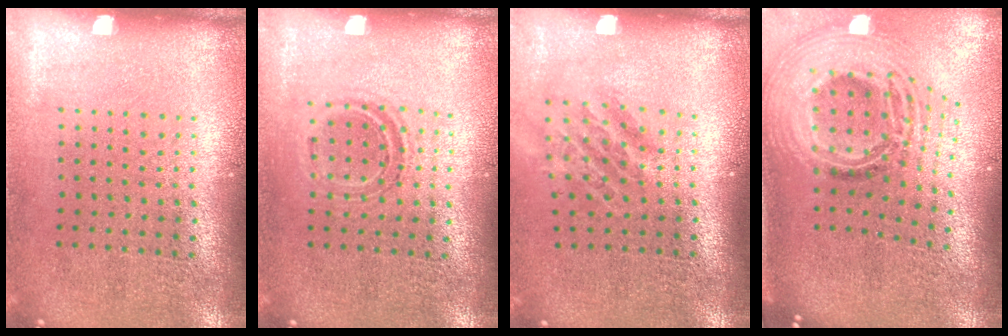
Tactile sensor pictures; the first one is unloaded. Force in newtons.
{"total": 1.1, "press": 0.9, "slide": 0.6}
{"total": 1.5, "press": 1.1, "slide": 1.1}
{"total": 3.0, "press": 2.0, "slide": 2.2}